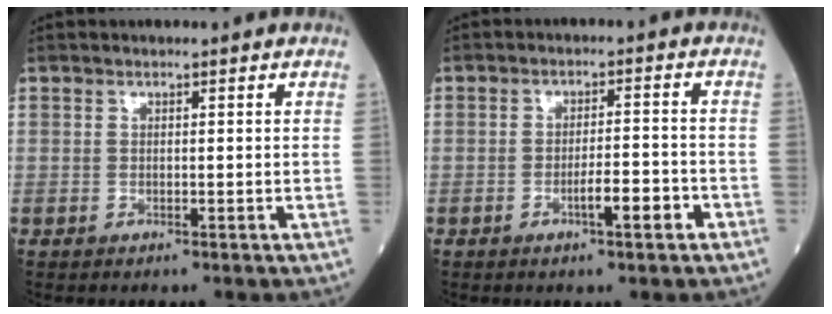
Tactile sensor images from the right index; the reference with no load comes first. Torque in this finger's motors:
{"motor_torque": [0.26, -0.02, 0.21, 0.07]}